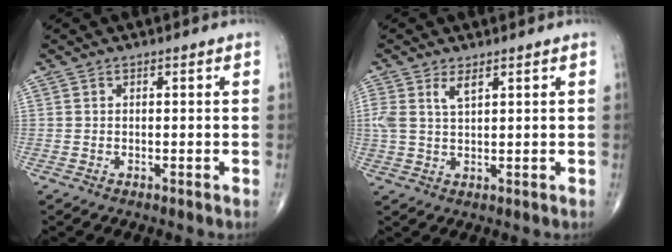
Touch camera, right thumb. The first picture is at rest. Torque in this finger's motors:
{"motor_torque": [0.00, 0.01, 0.39, 0.38, 0.03]}